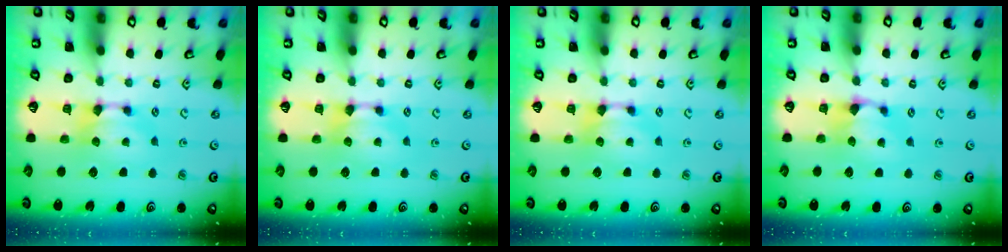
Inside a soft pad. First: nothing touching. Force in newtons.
{"total": 0.0}
{"total": 0.0}
{"total": 2.4, "press": 2.3, "slide": 0.6}